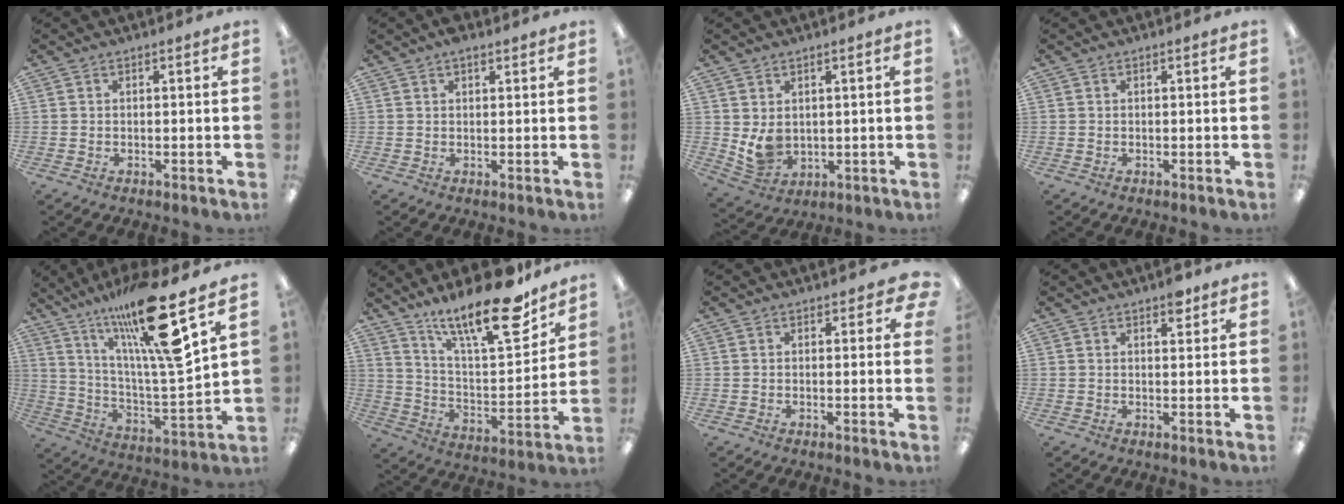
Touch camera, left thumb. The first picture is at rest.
{"total": 2.6, "force": [1.7, 0.9, 1.7], "torque": [-0.029, -0.001, 0.028]}
{"total": 5.8, "force": [1.8, 4.5, 3.2], "torque": [-0.062, -0.010, 0.036]}
{"total": 0.0}
{"total": 23.4, "force": [16.2, 3.1, 16.6], "torque": [-0.299, -0.083, 0.253]}
{"total": 22.2, "force": [16.6, 5.5, 13.8], "torque": [-0.223, -0.109, 0.272]}
{"total": 2.5, "force": [1.2, 1.3, 1.8], "torque": [-0.014, -0.004, 0.016]}
{"total": 3.4, "force": [2.3, 1.4, 2.1], "torque": [-0.013, -0.009, 0.033]}